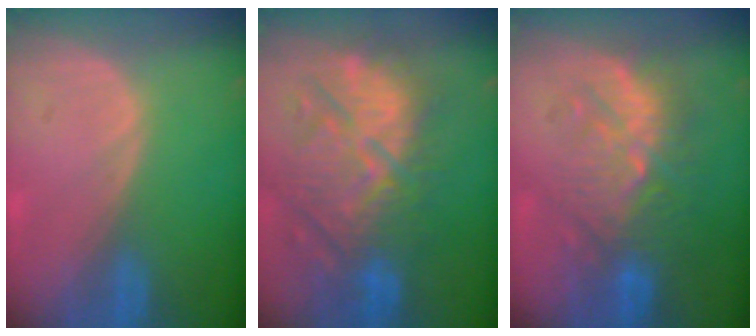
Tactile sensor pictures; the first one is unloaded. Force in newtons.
{"total": 12.1, "press": 11.6, "slide": 3.2}
{"total": 9.1, "press": 9.0, "slide": 1.6}